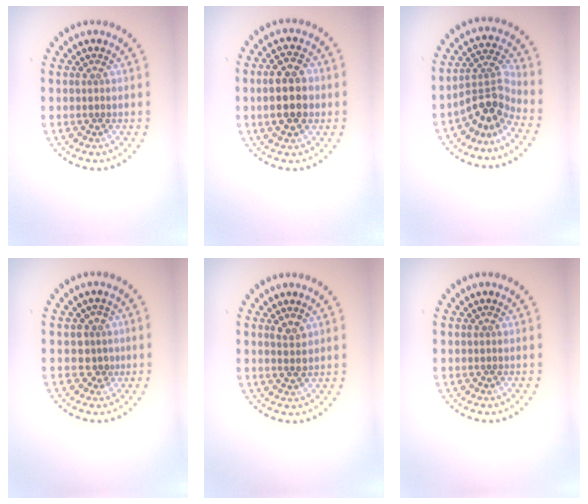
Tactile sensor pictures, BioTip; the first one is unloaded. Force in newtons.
{"total": 5.1, "press": 5.1, "slide": 0.4}
{"total": 3.8, "press": 2.6, "slide": 2.8}
{"total": 1.9, "press": 1.4, "slide": 1.2}
{"total": 1.5, "press": 1.4, "slide": 0.4}
{"total": 0.0}